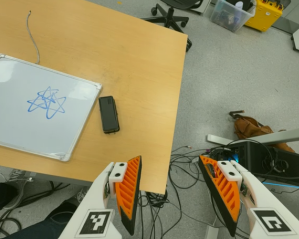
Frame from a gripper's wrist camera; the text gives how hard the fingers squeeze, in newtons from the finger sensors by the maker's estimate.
{"total": 0.0}